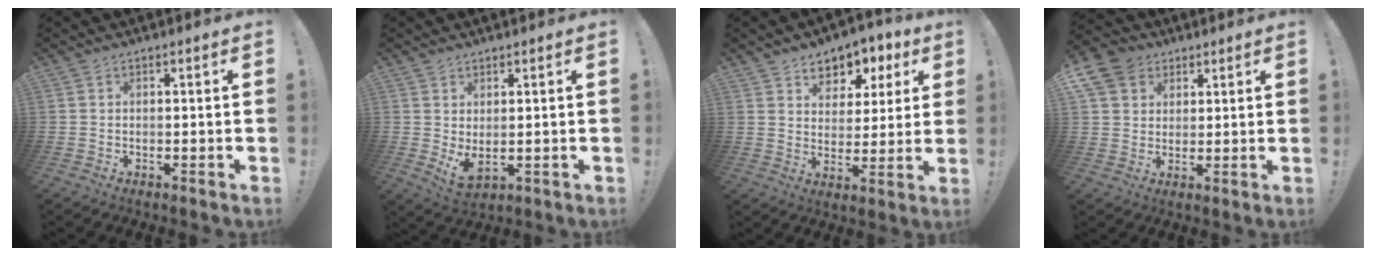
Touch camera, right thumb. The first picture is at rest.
{"total": 4.3, "force": [1.8, 1.7, 3.5], "torque": [-0.055, -0.023, 0.036]}
{"total": 7.4, "force": [4.4, 5.7, 1.8], "torque": [-0.018, -0.037, 0.084]}
{"total": 9.2, "force": [4.5, 7.4, 3.1], "torque": [-0.061, -0.025, 0.090]}